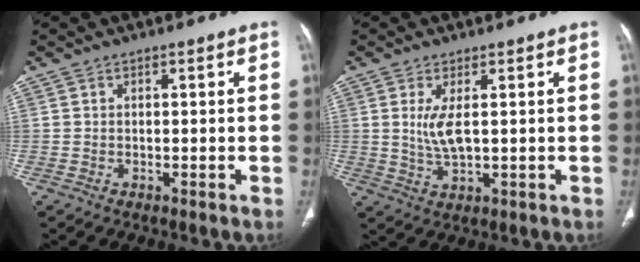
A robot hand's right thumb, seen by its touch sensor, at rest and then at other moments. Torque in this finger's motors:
{"motor_torque": [0.12, 0.13, 0.28, 0.37, 0.05]}